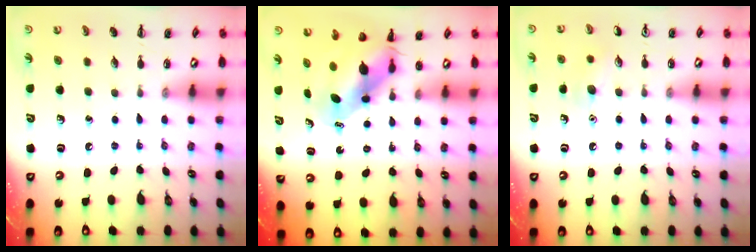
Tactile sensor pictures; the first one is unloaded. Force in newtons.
{"total": 5.9, "press": 5.7, "slide": 1.6}
{"total": 7.3, "press": 7.0, "slide": 2.1}